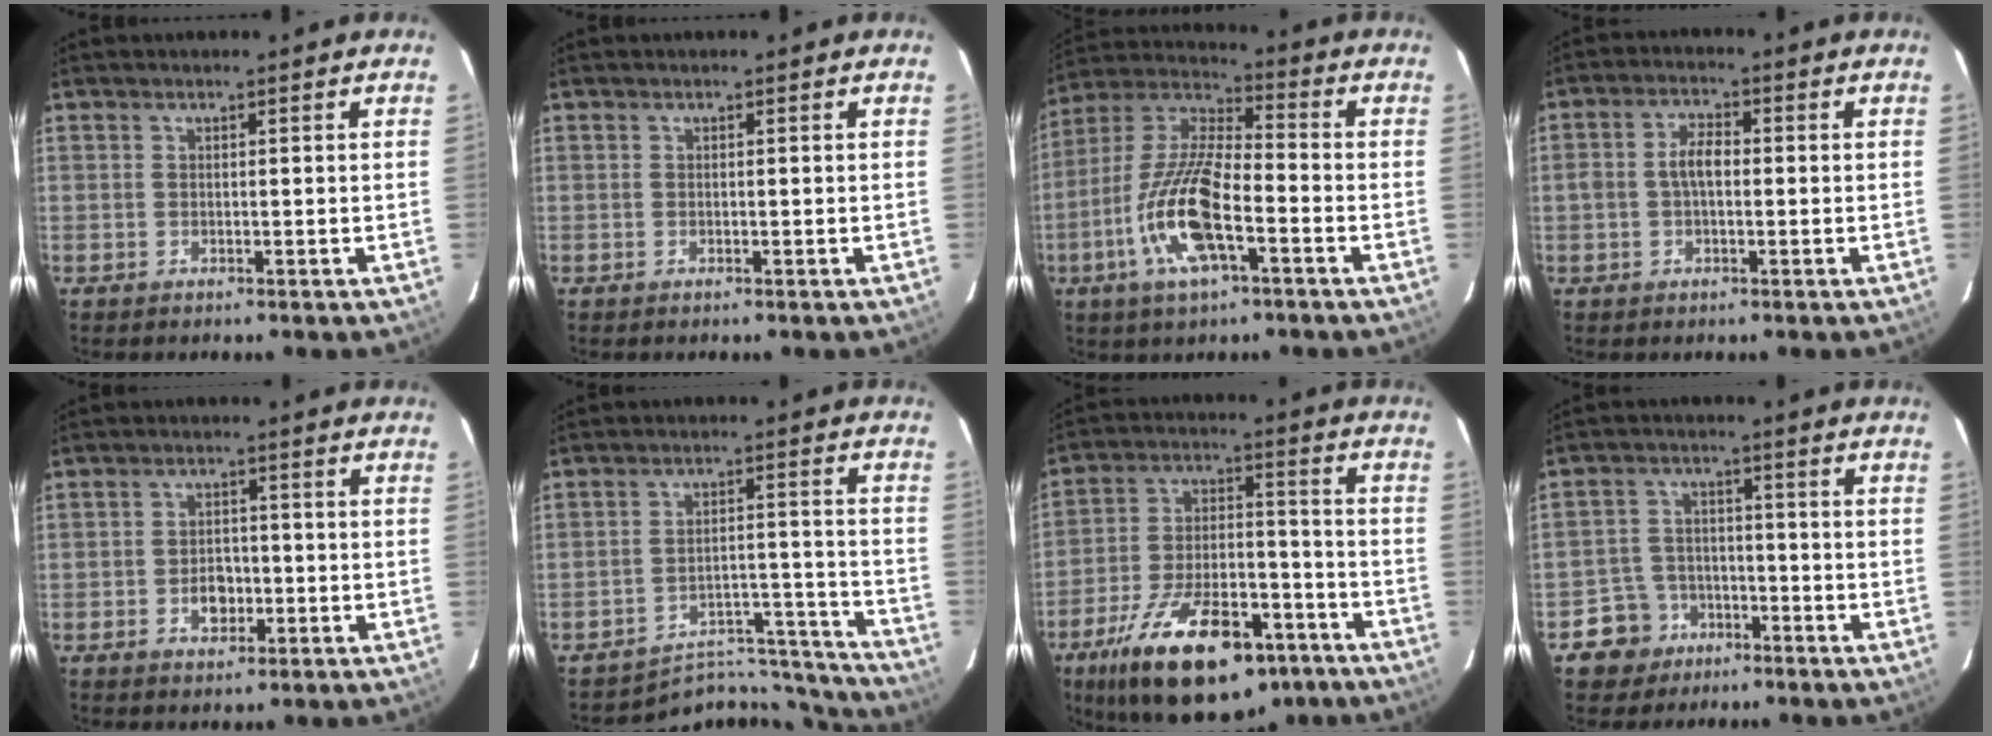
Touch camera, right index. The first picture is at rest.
{"total": 0.0}
{"total": 15.9, "force": [-6.3, 4.9, 13.7], "torque": [-0.286, -0.010, -0.128]}
{"total": 4.5, "force": [-0.3, 2.5, 3.7], "torque": [-0.074, 0.013, -0.004]}
{"total": 4.5, "force": [-1.5, 3.4, 2.5], "torque": [-0.048, 0.006, -0.019]}
{"total": 14.0, "force": [-13.7, 3.0, -0.1], "torque": [0.010, 0.063, -0.191]}
{"total": 25.2, "force": [-16.4, 10.8, 15.7], "torque": [-0.278, -0.009, -0.240]}
{"total": 7.1, "force": [-4.3, 5.6, 0.6], "torque": [-0.036, 0.026, -0.066]}